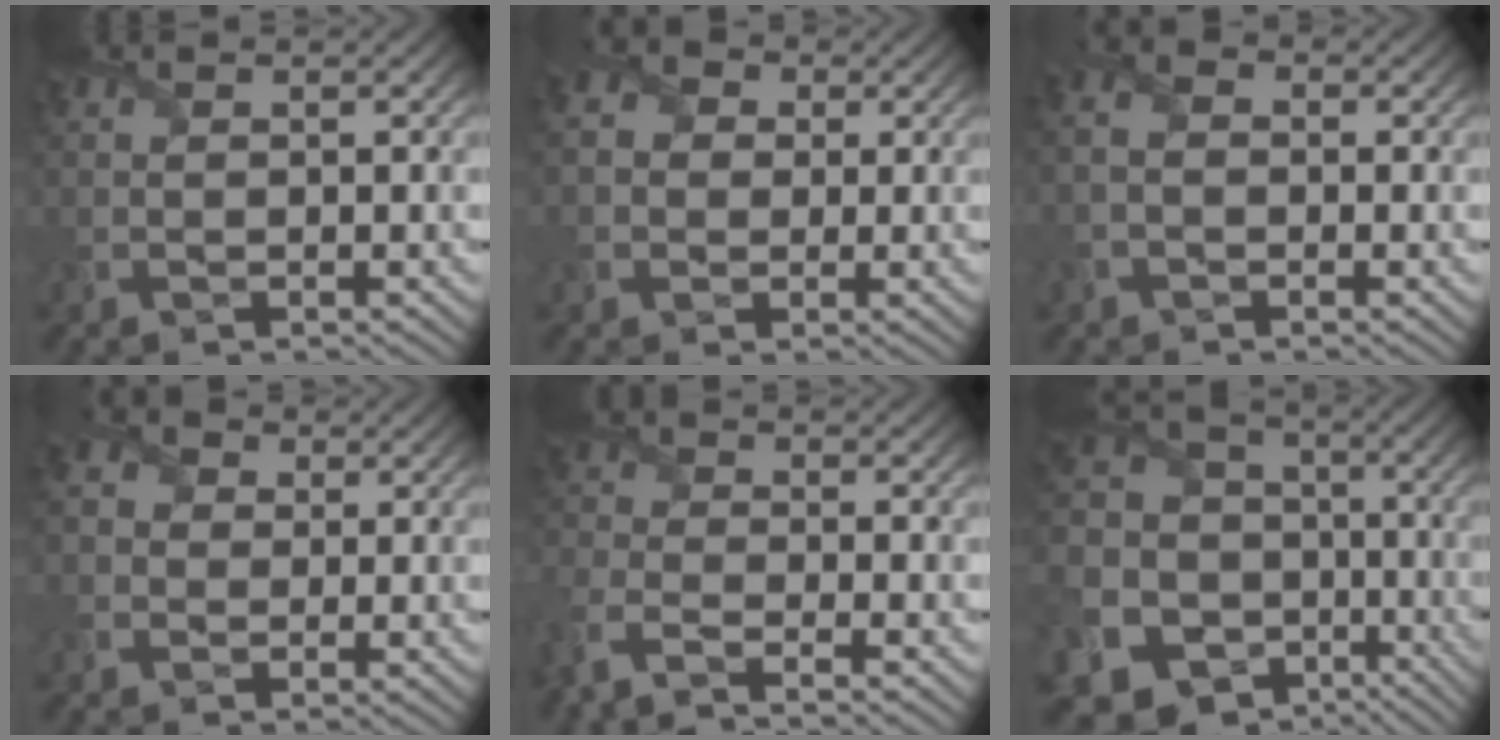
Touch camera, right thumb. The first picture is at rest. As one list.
[{"total": 4.0, "force": [0.6, 3.6, 1.8], "torque": [-0.068, 0.006, 0.001]}, {"total": 3.2, "force": [-0.6, 2.3, 2.1], "torque": [-0.045, 0.008, -0.015]}, {"total": 3.5, "force": [0.3, 3.2, 1.4], "torque": [-0.056, 0.005, -0.001]}, {"total": 6.0, "force": [-4.5, 1.7, 3.7], "torque": [-0.096, -0.020, -0.102]}, {"total": 19.0, "force": [-6.1, 16.5, 7.3], "torque": [-0.240, -0.023, -0.087]}]